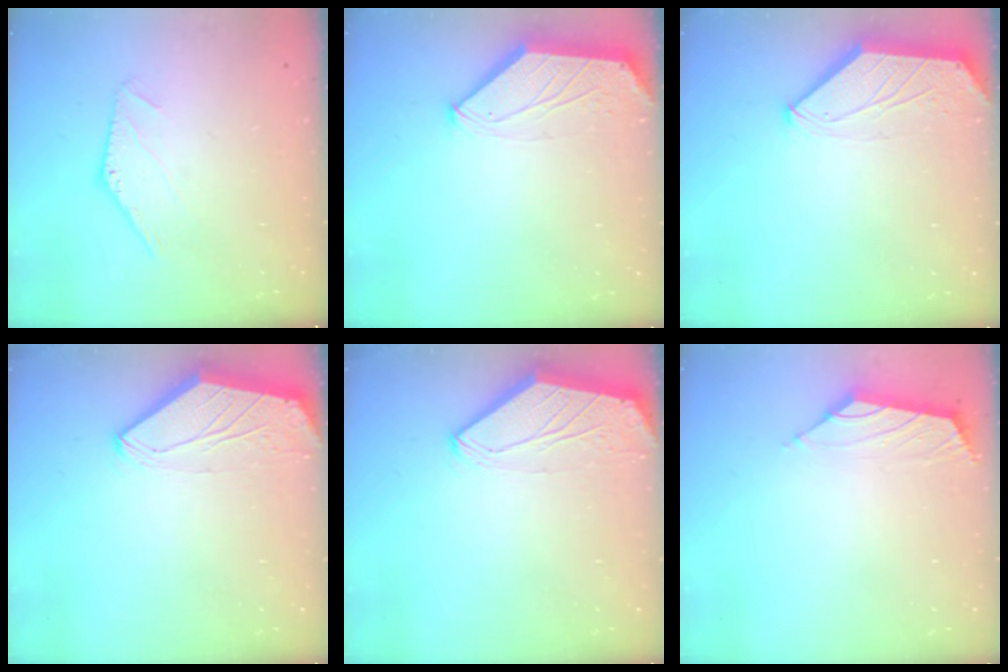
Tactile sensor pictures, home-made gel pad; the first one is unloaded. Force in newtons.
{"total": 1.6, "press": 1.5, "slide": 0.3}
{"total": 1.3, "press": 1.3, "slide": 0.3}
{"total": 0.0}
{"total": 0.0}
{"total": 1.5, "press": 1.4, "slide": 0.6}